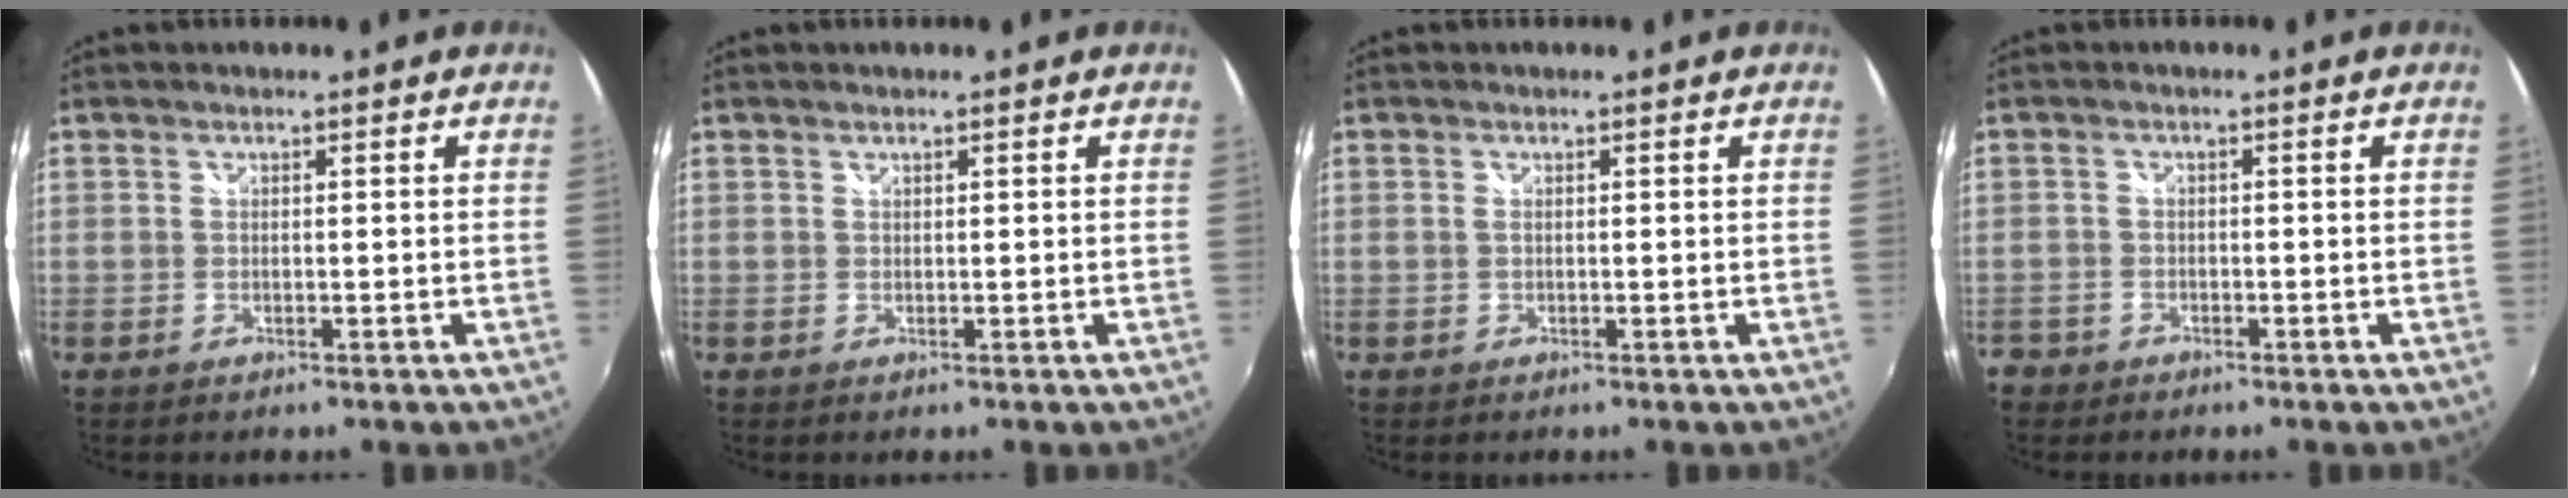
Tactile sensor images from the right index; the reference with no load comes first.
{"total": 0.0}
{"total": 0.0}
{"total": 3.4, "force": [-2.3, 2.4, 0.6], "torque": [-0.024, 0.001, -0.045]}